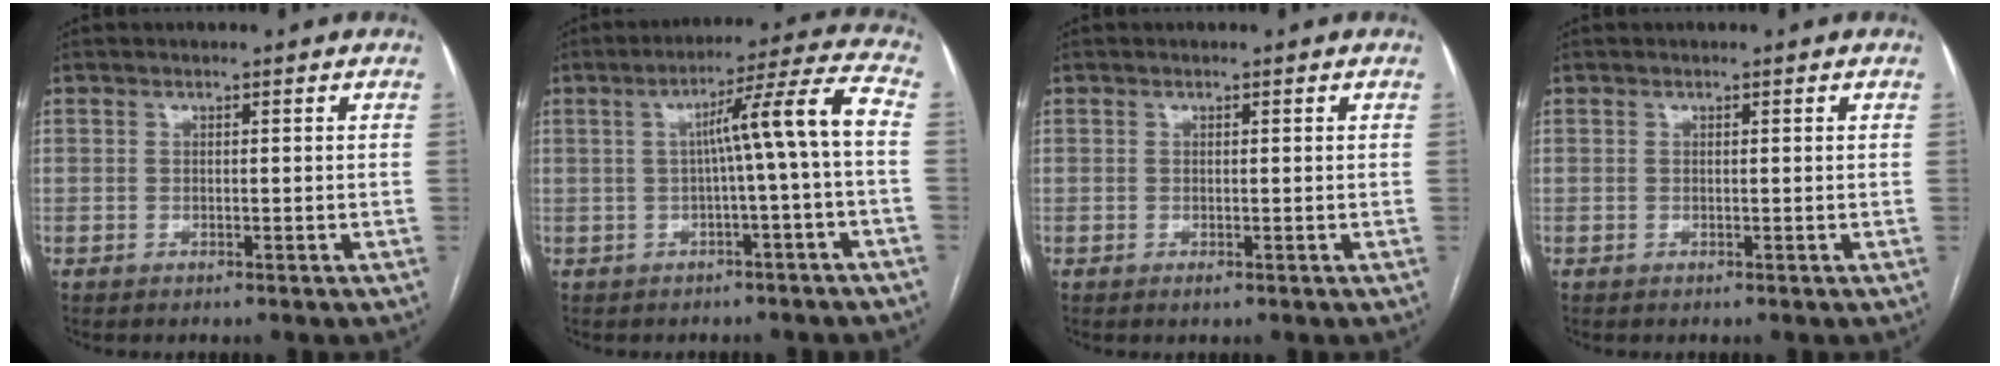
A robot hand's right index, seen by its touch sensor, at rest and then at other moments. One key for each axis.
{"total": 9.0, "fx": -0.5, "fy": -1.2, "fz": 8.9, "tx": -0.132, "ty": 0.024, "tz": -0.005}
{"total": 0.6, "fx": -0.1, "fy": 0.2, "fz": 0.6, "tx": -0.008, "ty": -0.001, "tz": 0.001}
{"total": 0.0}